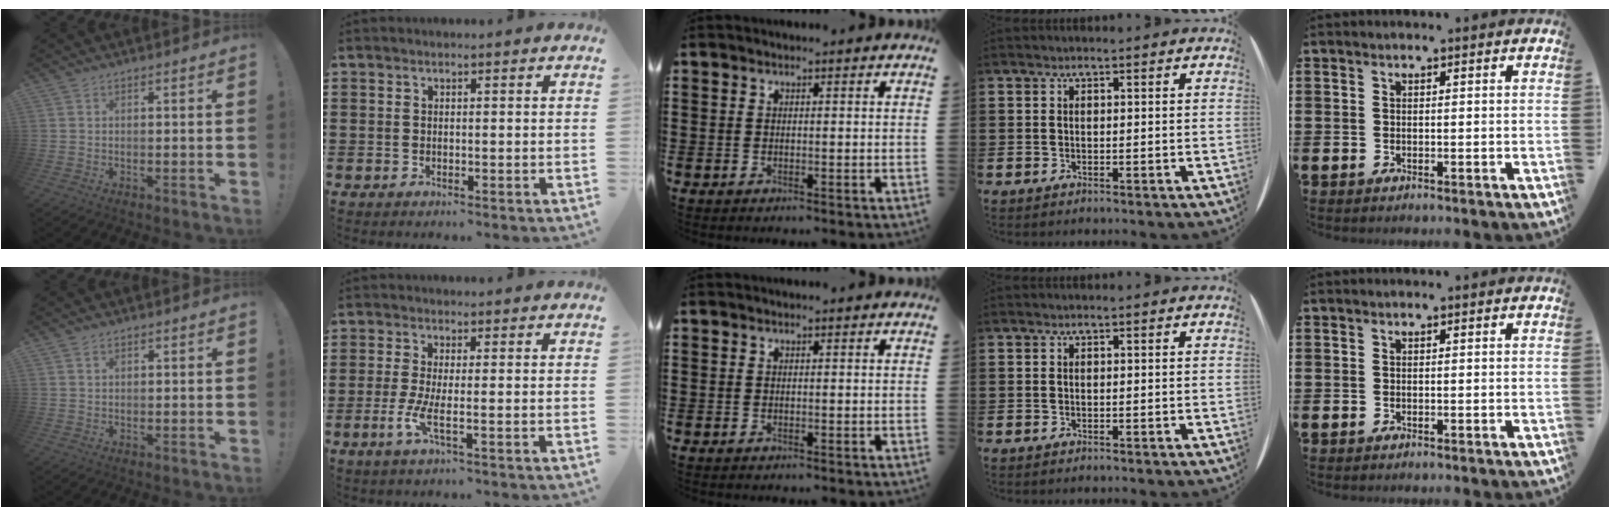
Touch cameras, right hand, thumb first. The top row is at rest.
{"thumb": {"total": 1.1, "force": [0.8, 0.7, 0.3], "torque": [0.001, -0.001, 0.014]}, "index": {"total": 4.1, "force": [-1.1, 0.4, 3.9], "torque": [-0.089, -0.012, -0.026]}}